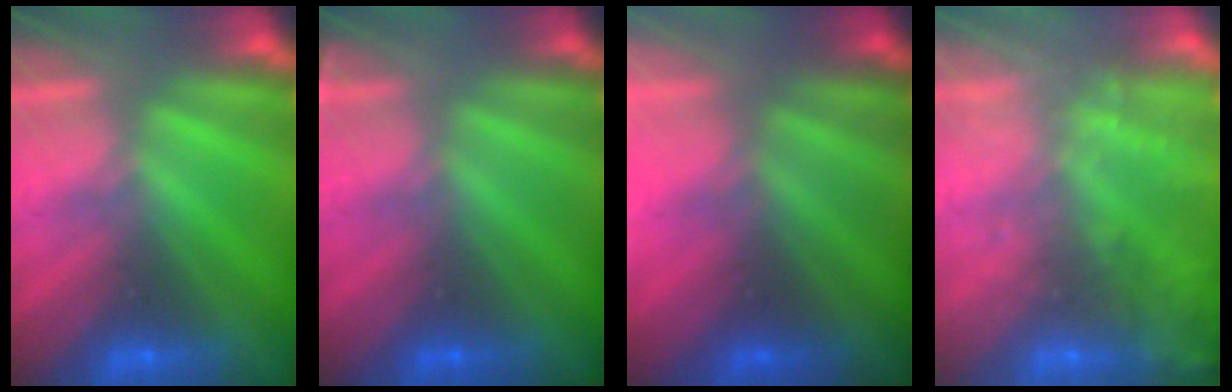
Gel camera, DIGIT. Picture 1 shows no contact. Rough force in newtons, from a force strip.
{"total": 2.5}
{"total": 2.7}
{"total": 8.4}